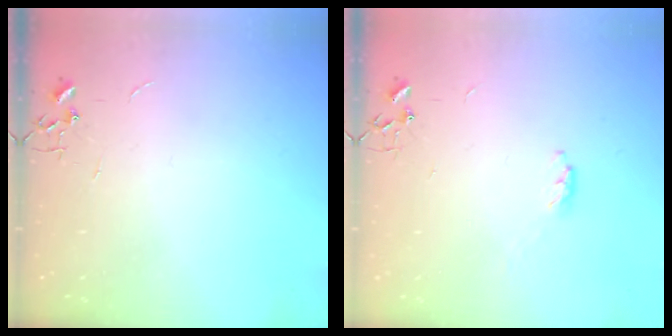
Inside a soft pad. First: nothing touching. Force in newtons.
{"total": 3.3, "press": 3.3, "slide": 0.4}